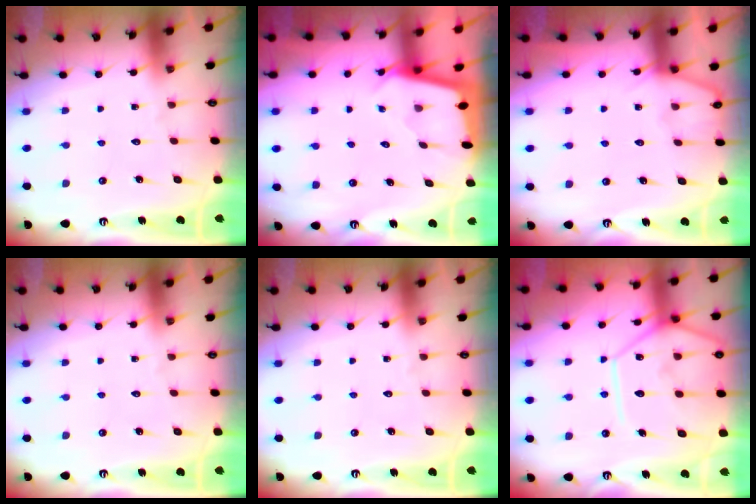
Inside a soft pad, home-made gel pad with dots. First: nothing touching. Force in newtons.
{"total": 1.9, "press": 1.9, "slide": 0.1}
{"total": 3.9, "press": 3.8, "slide": 0.5}
{"total": 0.0}
{"total": 0.0}
{"total": 13.4, "press": 13.4, "slide": 1.0}